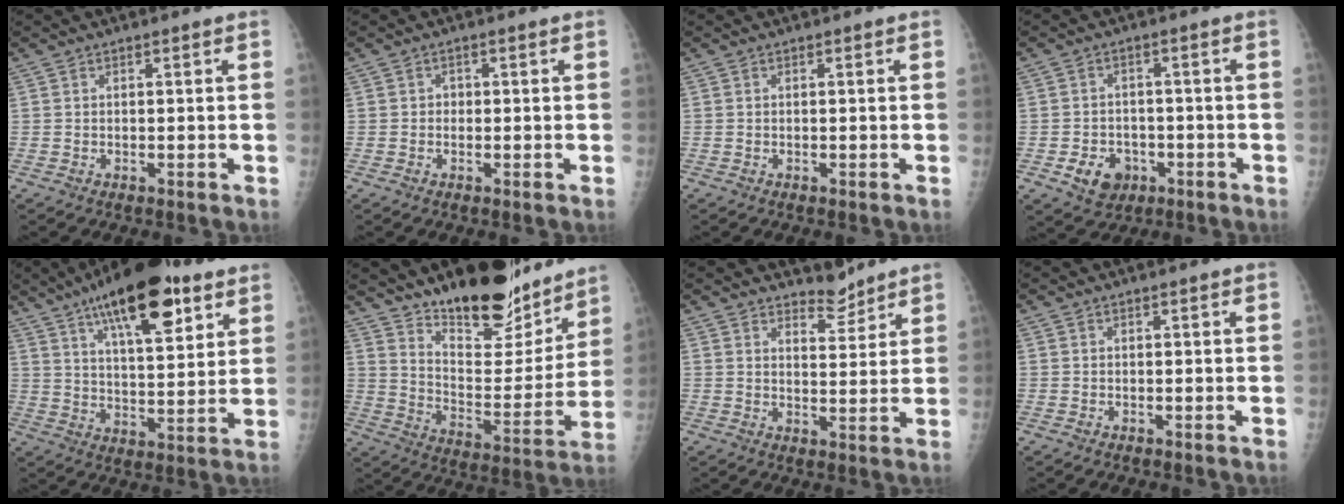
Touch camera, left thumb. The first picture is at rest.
{"total": 1.0, "force": [-0.1, 1.0, 0.4], "torque": [0.003, 0.004, -0.003]}
{"total": 0.0}
{"total": 6.2, "force": [-2.5, 5.0, 2.8], "torque": [-0.026, 0.014, -0.030]}
{"total": 19.8, "force": [11.3, 7.1, 14.7], "torque": [-0.203, -0.034, 0.178]}
{"total": 21.2, "force": [16.7, 7.6, 10.6], "torque": [-0.114, -0.110, 0.265]}
{"total": 4.3, "force": [4.0, 1.4, 0.5], "torque": [0.009, -0.037, 0.068]}
{"total": 0.0}